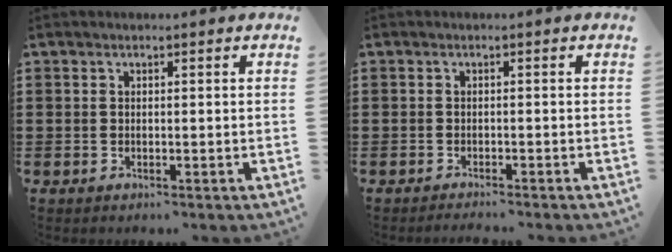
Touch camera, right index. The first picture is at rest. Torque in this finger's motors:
{"motor_torque": [-0.51, 0.24, -1.06, -0.08]}